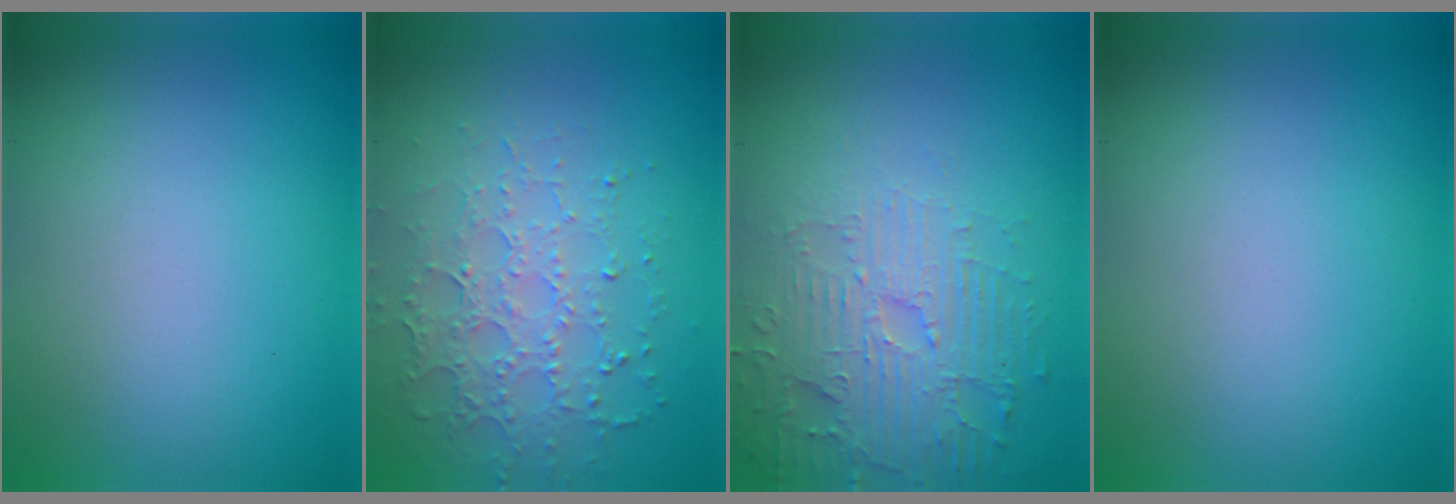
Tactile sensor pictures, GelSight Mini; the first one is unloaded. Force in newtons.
{"total": 3.5, "press": 3.3, "slide": 1.2}
{"total": 5.0, "press": 3.9, "slide": 3.2}
{"total": 0.0}